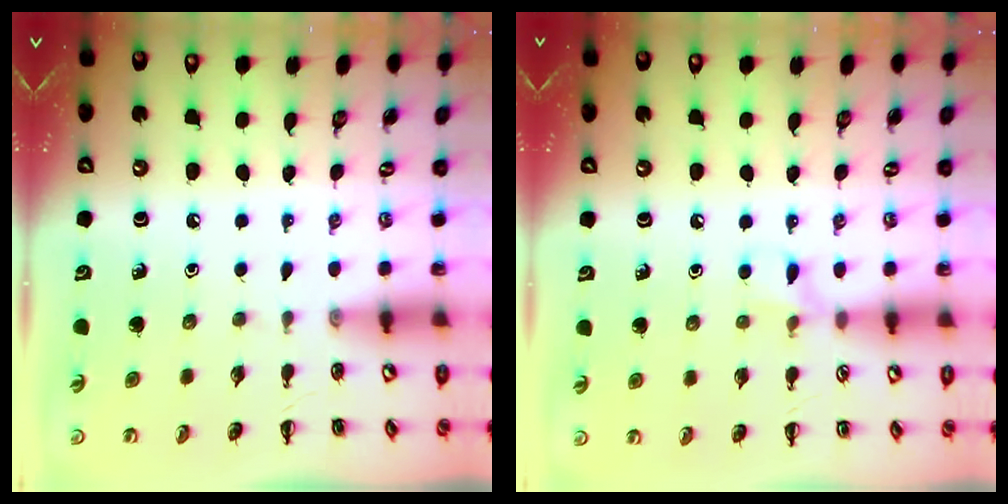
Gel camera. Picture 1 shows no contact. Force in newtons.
{"total": 5.6, "press": 5.2, "slide": 1.9}